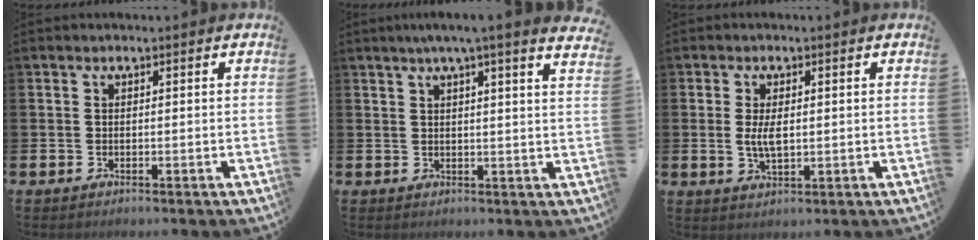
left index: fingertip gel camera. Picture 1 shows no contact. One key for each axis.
{"total": 4.0, "fx": 3.4, "fy": -0.7, "fz": 2.0, "tx": -0.036, "ty": -0.015, "tz": 0.056}
{"total": 3.4, "fx": 0.4, "fy": 1.5, "fz": 3.0, "tx": -0.050, "ty": 0.001, "tz": 0.003}